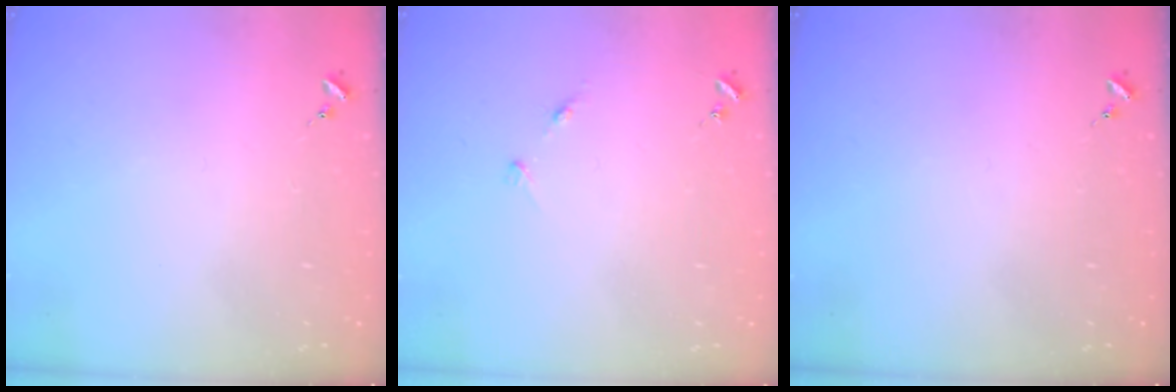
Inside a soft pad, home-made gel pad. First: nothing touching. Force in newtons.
{"total": 5.1, "press": 5.1, "slide": 0.6}
{"total": 0.0}